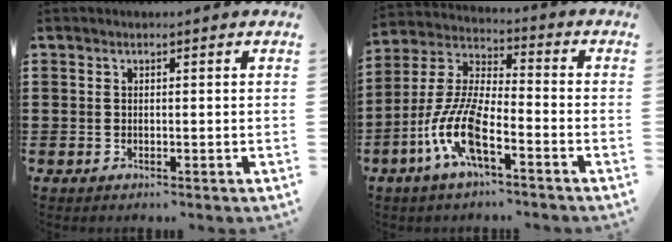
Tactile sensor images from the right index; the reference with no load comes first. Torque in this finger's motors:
{"motor_torque": [2.14, 0.00, 1.05, 0.21]}